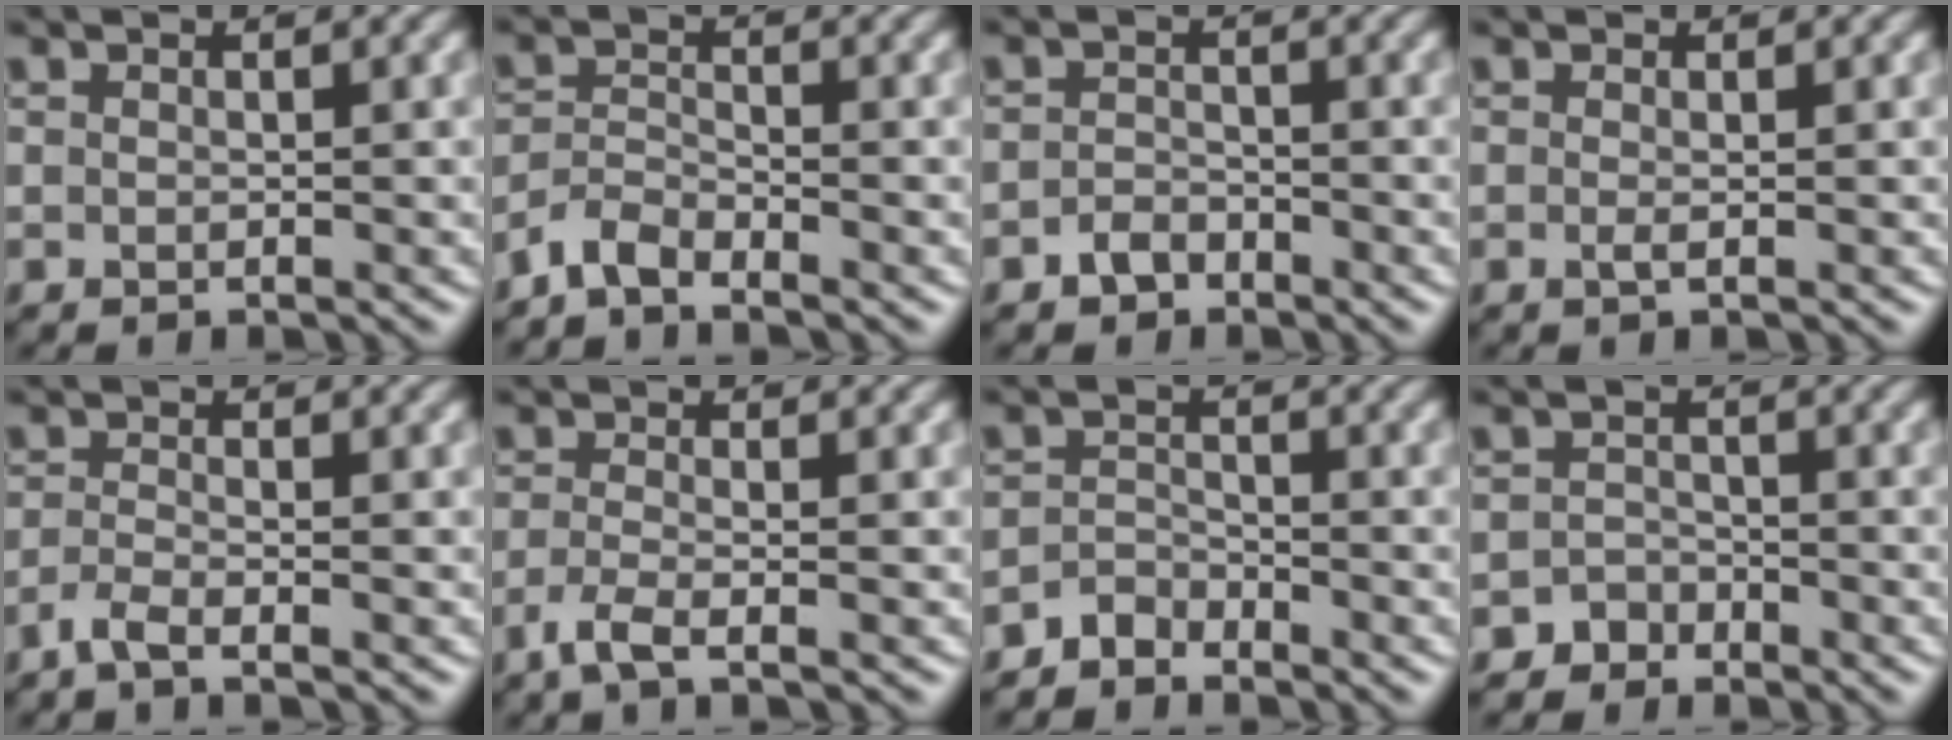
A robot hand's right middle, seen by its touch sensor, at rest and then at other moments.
{"total": 2.5, "force": [-2.2, 0.7, 1.0], "torque": [-0.023, 0.004, -0.053]}
{"total": 1.7, "force": [-1.2, 1.1, 0.6], "torque": [-0.009, 0.006, -0.026]}
{"total": 0.7, "force": [-0.1, 0.1, 0.7], "torque": [-0.016, -0.004, -0.003]}
{"total": 1.9, "force": [-1.4, 0.3, 1.2], "torque": [-0.031, -0.007, -0.038]}
{"total": 2.4, "force": [-1.4, 0.5, 1.9], "torque": [-0.043, -0.009, -0.039]}
{"total": 1.9, "force": [-1.7, 0.7, 0.3], "torque": [-0.004, 0.010, -0.037]}
{"total": 1.5, "force": [-1.2, 0.9, 0.0], "torque": [0.006, 0.010, -0.023]}